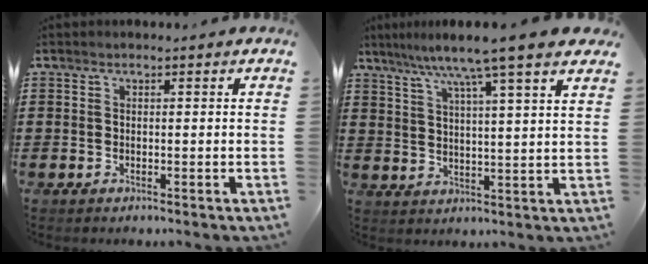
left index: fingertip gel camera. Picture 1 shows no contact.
{"total": 7.9, "force": [6.1, -0.7, 4.9], "torque": [-0.107, -0.030, 0.099]}